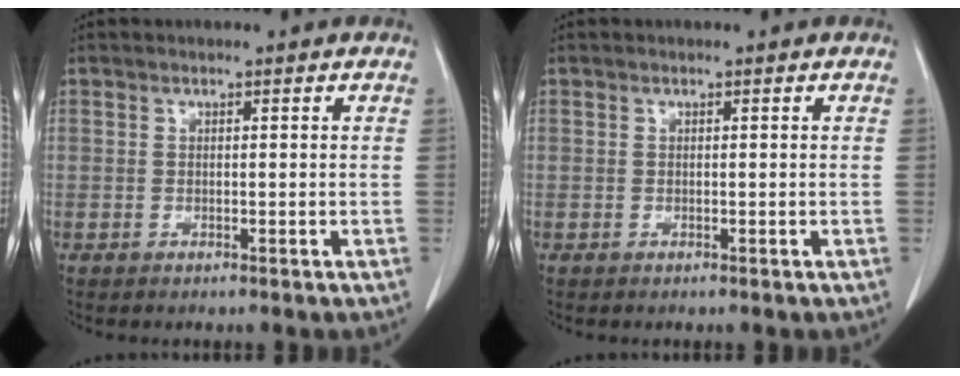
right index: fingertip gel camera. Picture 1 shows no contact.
{"total": 0.0}